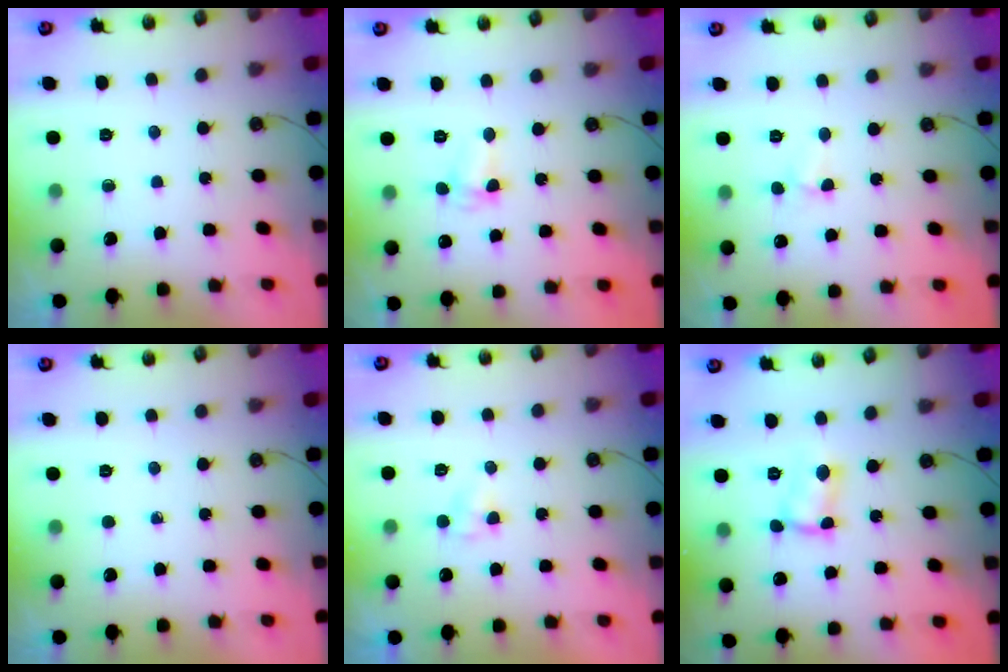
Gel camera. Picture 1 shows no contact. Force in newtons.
{"total": 2.2, "press": 2.2, "slide": 0.5}
{"total": 2.4, "press": 2.3, "slide": 0.4}
{"total": 0.0}
{"total": 4.0, "press": 3.9, "slide": 0.4}
{"total": 2.7, "press": 2.7, "slide": 0.1}